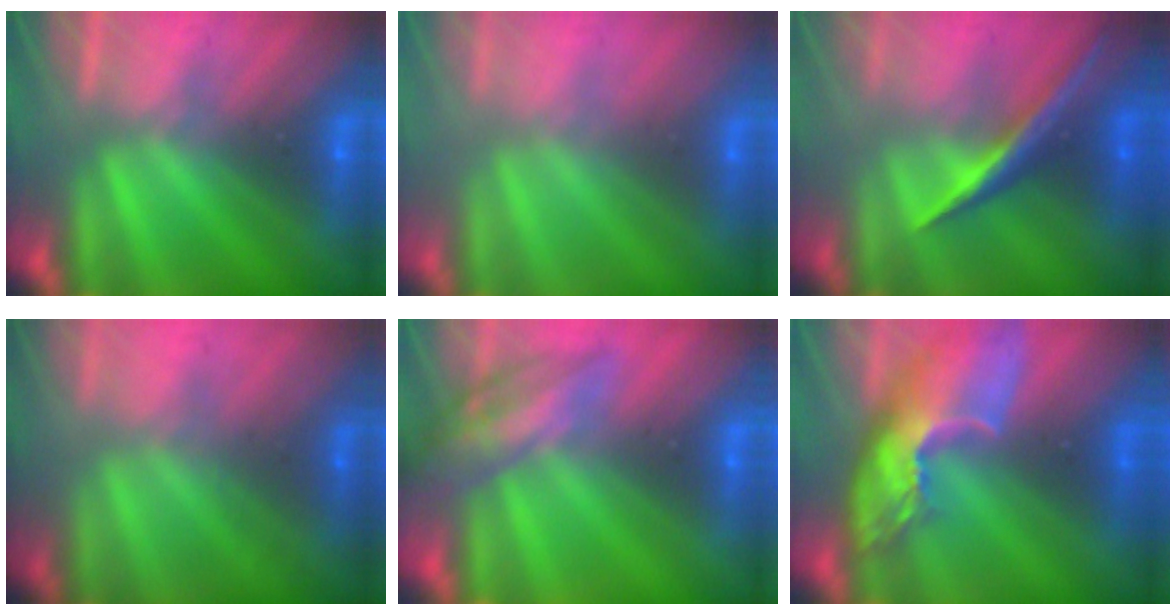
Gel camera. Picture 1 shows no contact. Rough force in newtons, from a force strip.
{"total": 2.8}
{"total": 1.8}
{"total": 1.7}
{"total": 2.4}
{"total": 6.6}